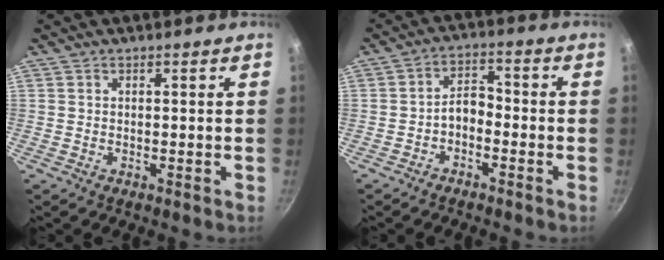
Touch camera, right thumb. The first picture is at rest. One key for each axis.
{"total": 4.8, "fx": -1.8, "fy": 3.0, "fz": 3.2, "tx": -0.042, "ty": 0.031, "tz": -0.041}